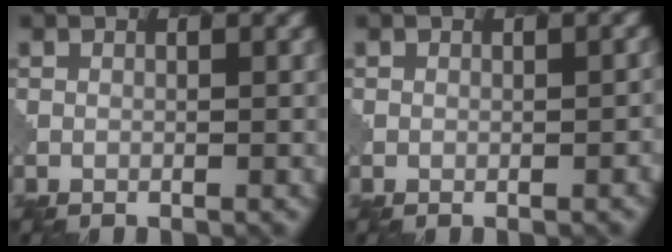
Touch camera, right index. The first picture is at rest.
{"total": 2.5, "force": [-0.7, 1.8, 1.5], "torque": [-0.004, 0.000, -0.001]}